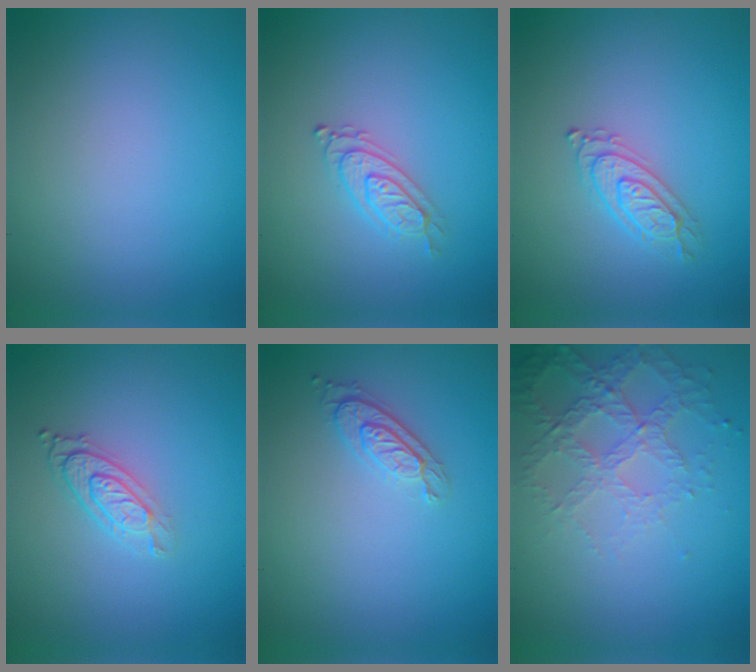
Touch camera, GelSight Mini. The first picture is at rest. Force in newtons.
{"total": 2.2, "press": 2.0, "slide": 0.8}
{"total": 2.2, "press": 2.1, "slide": 0.4}
{"total": 3.2, "press": 2.3, "slide": 2.2}
{"total": 2.1, "press": 1.8, "slide": 1.1}
{"total": 4.2, "press": 3.1, "slide": 2.9}